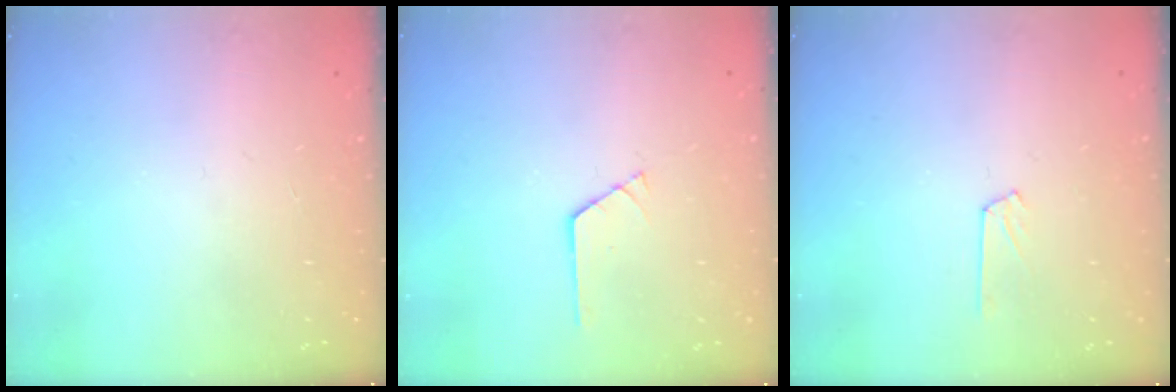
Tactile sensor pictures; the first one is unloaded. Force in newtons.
{"total": 0.9, "press": 0.9, "slide": 0.1}
{"total": 4.1, "press": 4.1, "slide": 0.5}